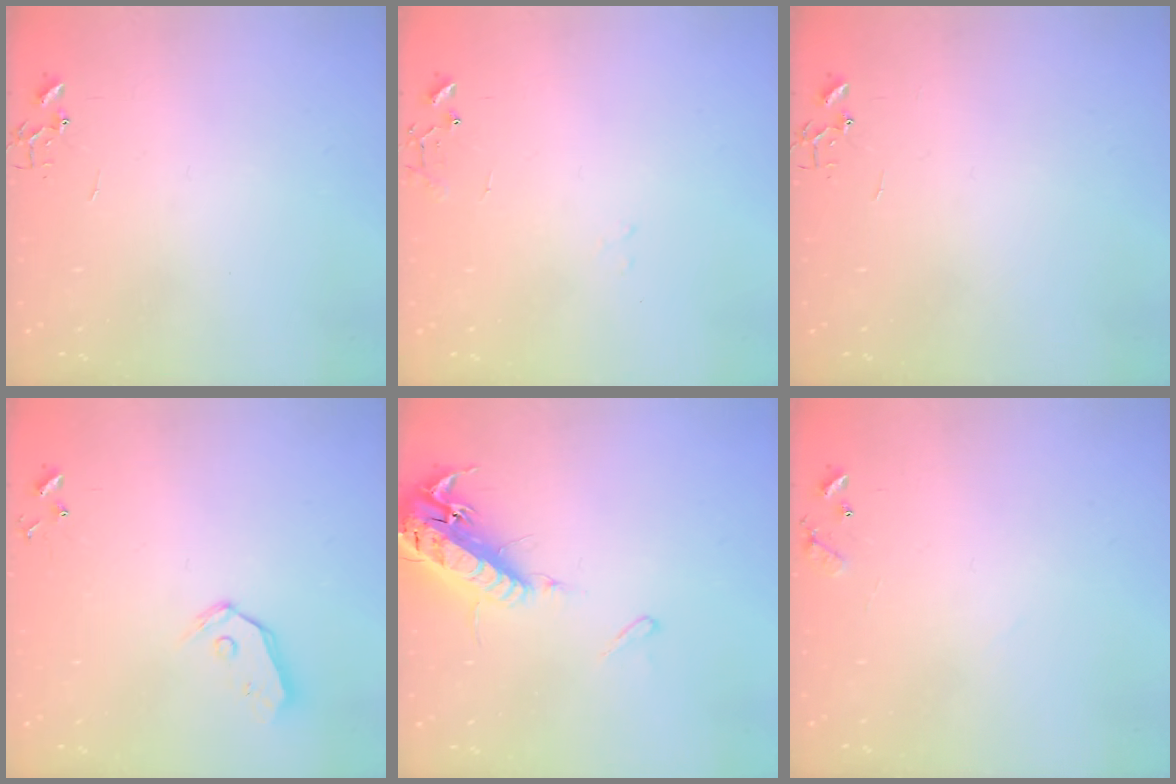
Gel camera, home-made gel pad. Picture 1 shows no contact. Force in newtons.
{"total": 8.0, "press": 8.0, "slide": 0.9}
{"total": 0.0}
{"total": 6.9, "press": 6.9, "slide": 0.7}
{"total": 17.4, "press": 16.9, "slide": 4.1}
{"total": 7.2, "press": 7.2, "slide": 0.5}